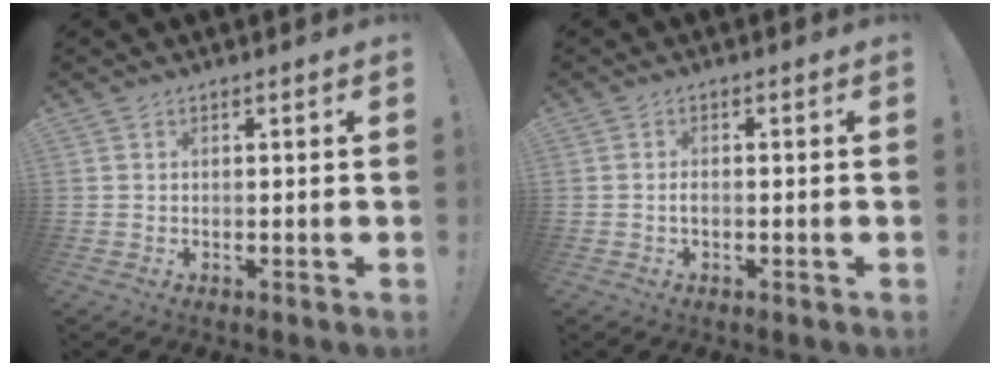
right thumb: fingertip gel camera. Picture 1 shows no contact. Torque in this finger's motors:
{"motor_torque": [0.25, 0.04, 0.19, -0.13, 0.00]}